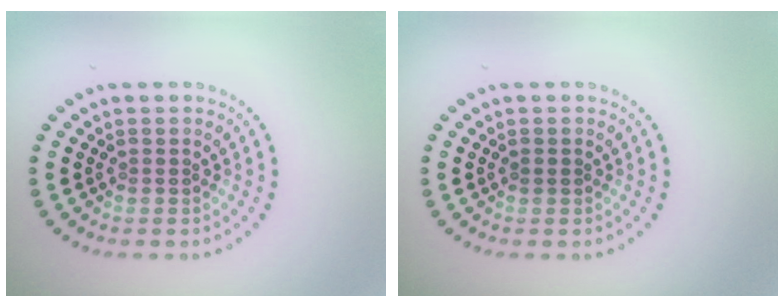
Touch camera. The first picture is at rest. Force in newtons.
{"total": 0.6, "press": 0.6, "slide": 0.1}